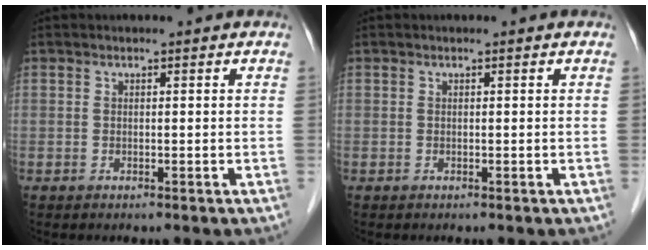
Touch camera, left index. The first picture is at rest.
{"total": 0.0}